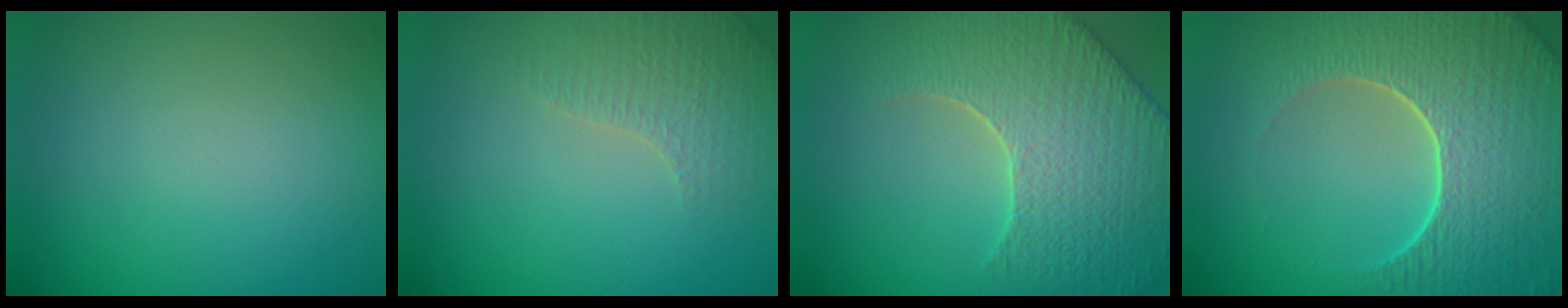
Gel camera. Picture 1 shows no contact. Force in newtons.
{"total": 2.6, "press": 2.5, "slide": 0.5}
{"total": 7.8, "press": 6.2, "slide": 4.8}
{"total": 8.8, "press": 6.3, "slide": 6.2}